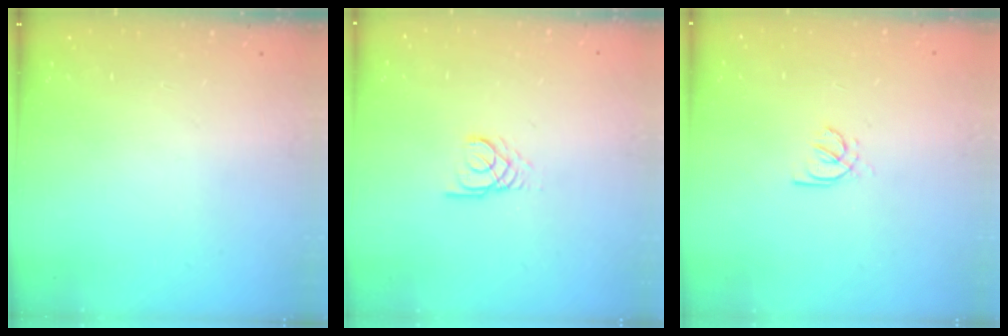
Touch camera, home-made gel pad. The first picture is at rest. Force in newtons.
{"total": 2.5, "press": 2.5, "slide": 0.2}
{"total": 2.1, "press": 2.1, "slide": 0.6}